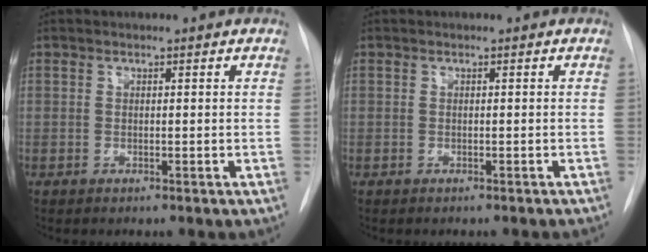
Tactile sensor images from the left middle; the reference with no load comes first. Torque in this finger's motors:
{"motor_torque": [1.04, -1.09, -0.06, -0.01]}